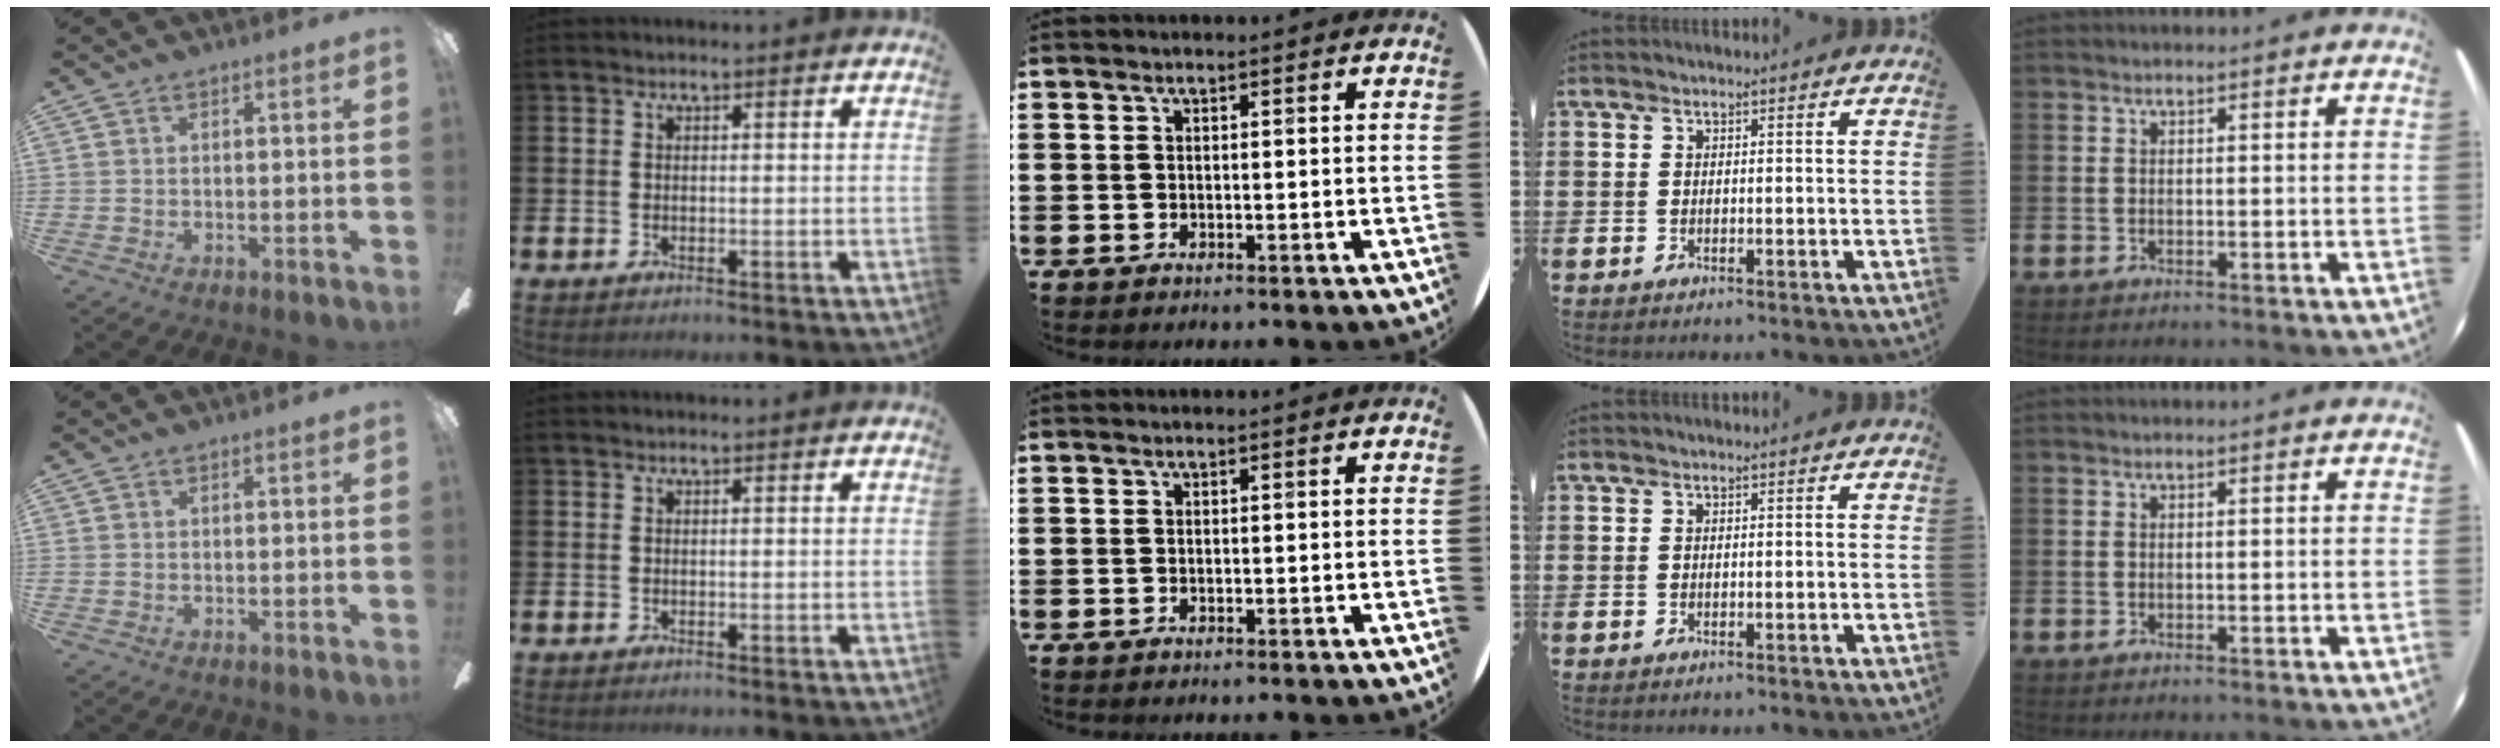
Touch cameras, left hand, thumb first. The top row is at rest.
{}